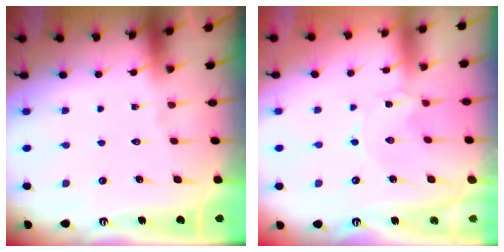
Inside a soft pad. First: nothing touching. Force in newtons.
{"total": 0.0}